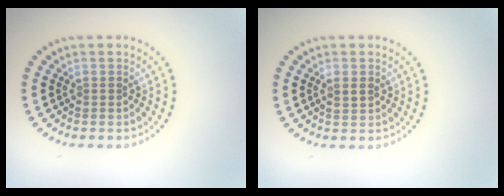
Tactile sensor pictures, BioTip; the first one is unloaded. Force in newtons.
{"total": 0.9, "press": 0.9, "slide": 0.2}